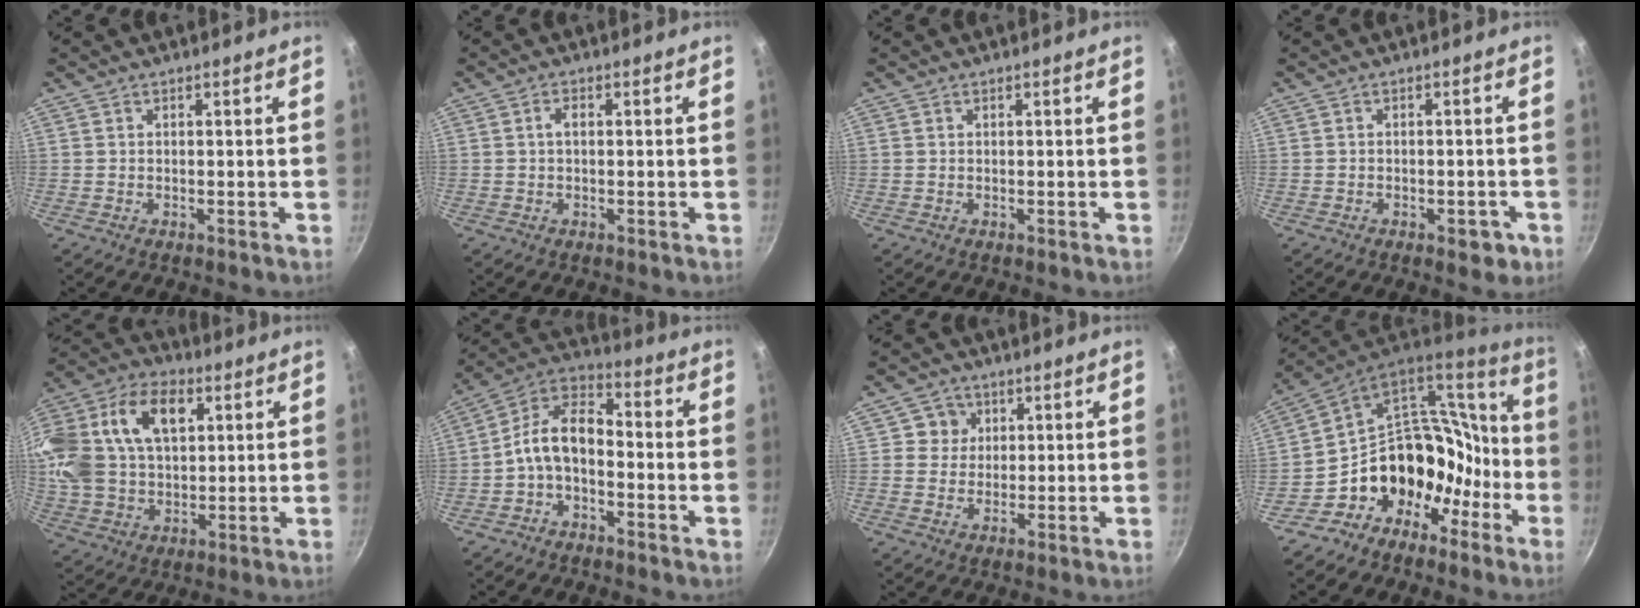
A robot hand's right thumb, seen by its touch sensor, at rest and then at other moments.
{"total": 1.6, "force": [0.1, 0.9, 1.3], "torque": [-0.020, 0.006, -0.001]}
{"total": 0.0}
{"total": 3.0, "force": [-1.6, 1.5, 2.0], "torque": [-0.013, 0.008, -0.016]}
{"total": 30.1, "force": [8.0, 19.8, 21.3], "torque": [-0.490, 0.059, 0.155]}
{"total": 9.8, "force": [-2.2, 5.9, 7.5], "torque": [-0.129, 0.050, -0.055]}
{"total": 4.1, "force": [1.3, 3.9, 0.3], "torque": [0.023, 0.001, 0.016]}
{"total": 17.5, "force": [-8.2, 12.8, 8.8], "torque": [-0.067, 0.136, -0.140]}